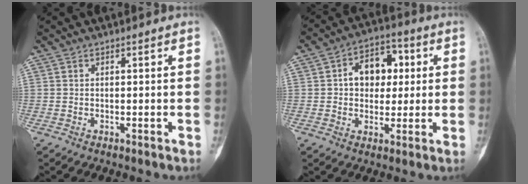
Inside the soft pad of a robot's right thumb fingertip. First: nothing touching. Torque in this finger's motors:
{"motor_torque": [1.01, 1.10, 0.96, 0.34, 0.11]}